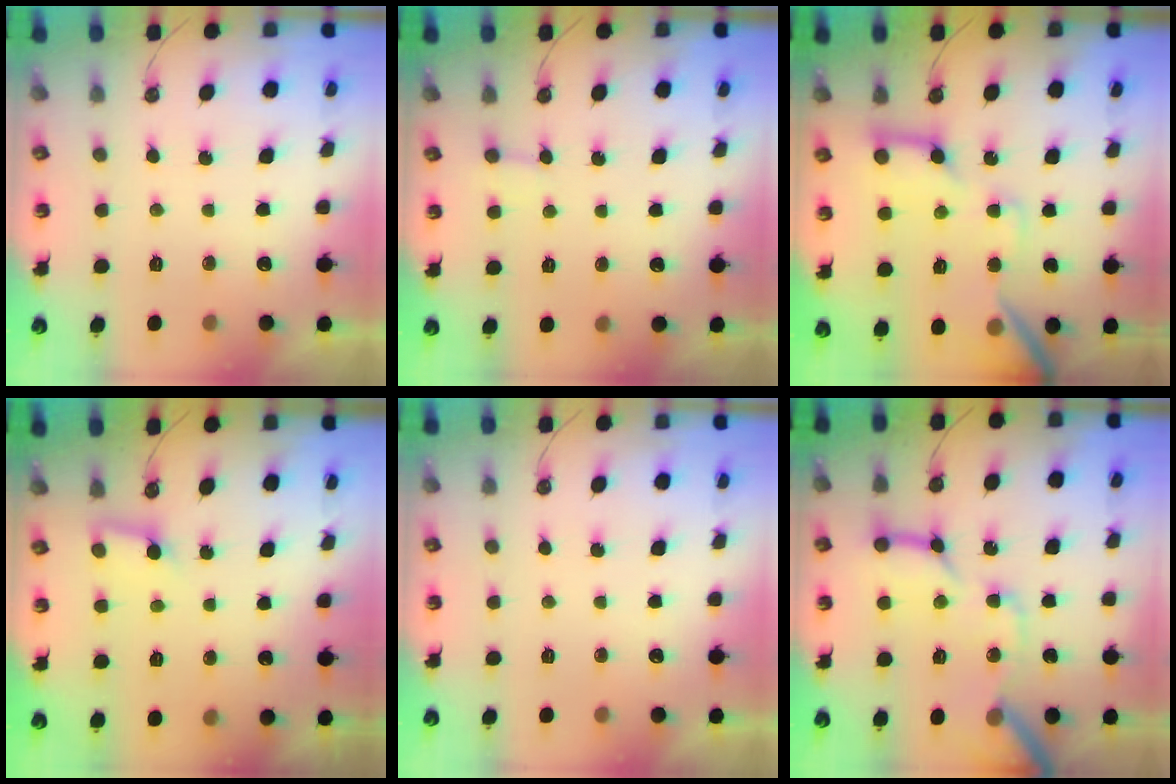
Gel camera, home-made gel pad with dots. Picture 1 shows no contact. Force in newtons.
{"total": 2.4, "press": 2.4, "slide": 0.3}
{"total": 16.8, "press": 16.7, "slide": 1.9}
{"total": 2.9, "press": 2.9, "slide": 0.2}
{"total": 0.0}
{"total": 18.3, "press": 18.2, "slide": 2.3}